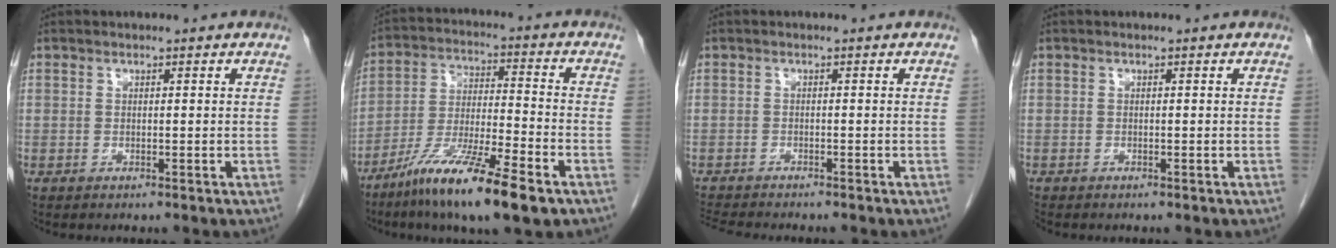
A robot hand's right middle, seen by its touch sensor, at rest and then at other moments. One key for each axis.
{"total": 15.1, "fx": -9.4, "fy": 1.2, "fz": 11.7, "tx": -0.230, "ty": -0.039, "tz": -0.171}
{"total": 5.4, "fx": -5.1, "fy": 0.4, "fz": 1.8, "tx": -0.034, "ty": -0.015, "tz": -0.083}
{"total": 0.0}